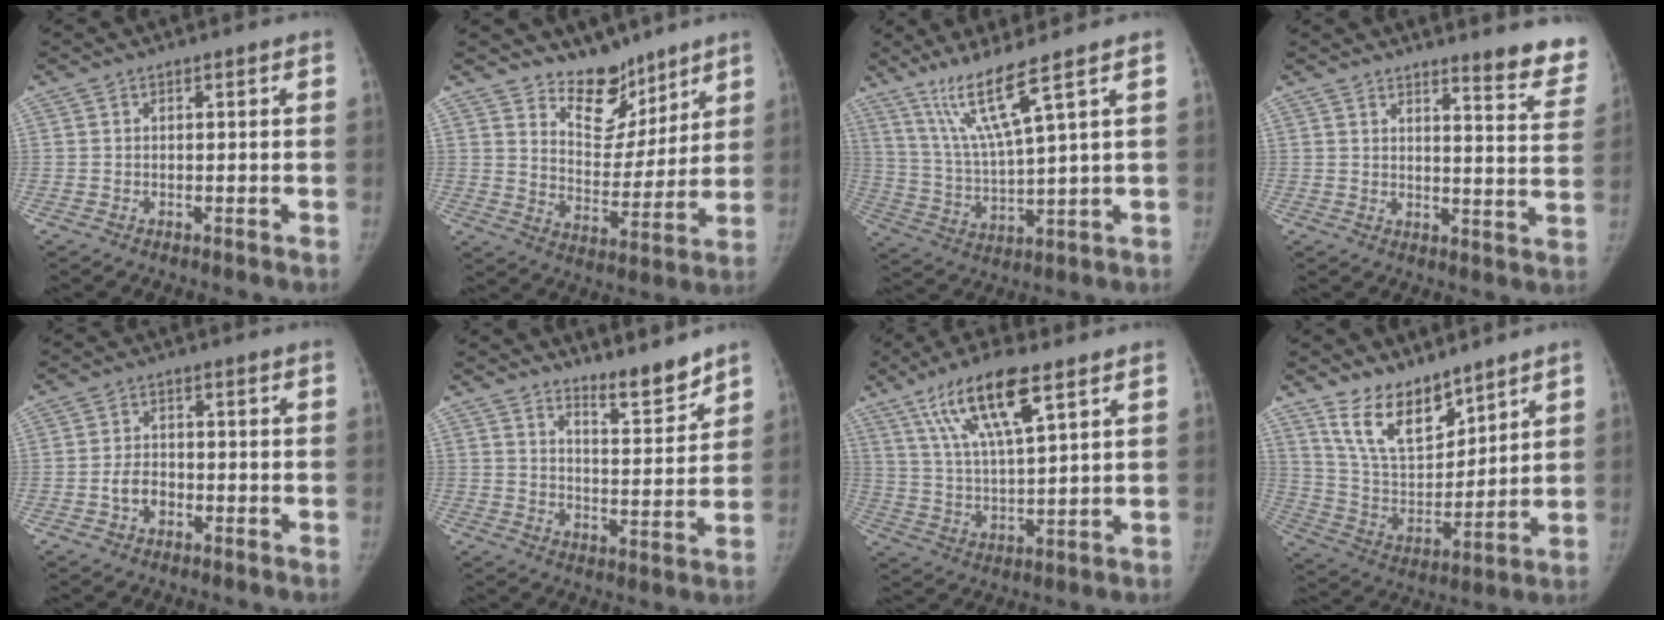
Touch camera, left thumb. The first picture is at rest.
{"total": 11.0, "force": [8.8, 5.8, 2.9], "torque": [-0.003, -0.073, 0.156]}
{"total": 9.9, "force": [6.5, -1.0, 7.5], "torque": [-0.156, -0.046, 0.144]}
{"total": 10.4, "force": [8.8, 1.8, 5.2], "torque": [-0.032, -0.066, 0.092]}
{"total": 3.7, "force": [-1.5, 2.6, 2.1], "torque": [-0.031, 0.016, -0.030]}
{"total": 7.5, "force": [6.7, 1.3, 3.2], "torque": [-0.033, -0.065, 0.109]}
{"total": 14.0, "force": [7.8, 3.5, 11.0], "torque": [-0.199, -0.022, 0.149]}
{"total": 13.6, "force": [10.1, 6.2, 6.6], "torque": [-0.082, -0.069, 0.203]}